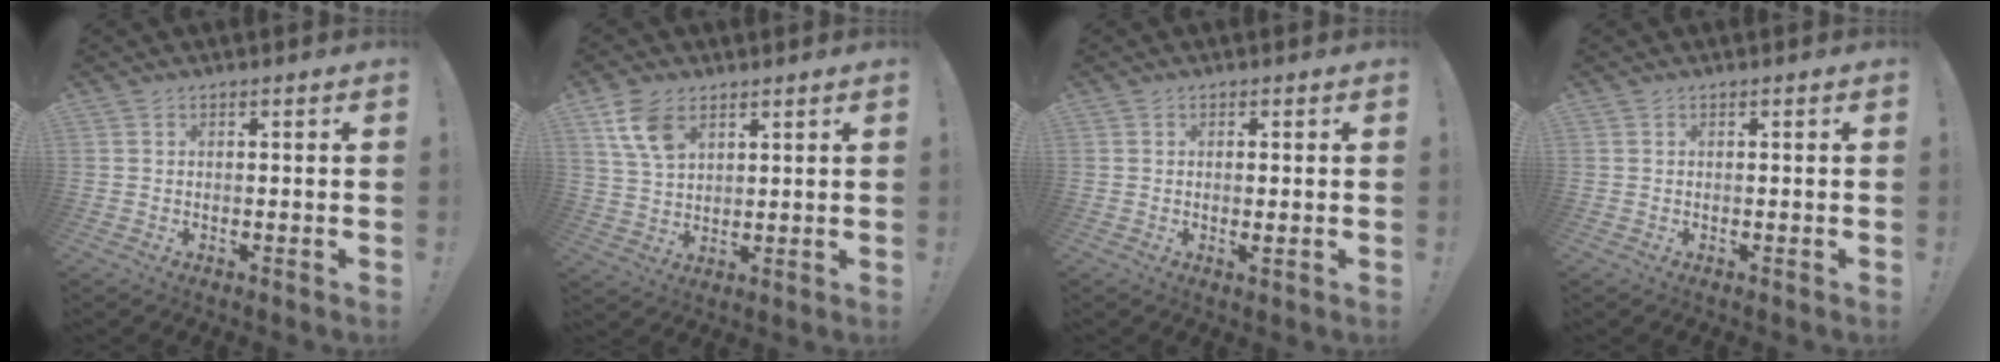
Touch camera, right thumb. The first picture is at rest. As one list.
[{"total": 9.1, "force": [4.9, 5.4, 5.5], "torque": [-0.100, -0.018, 0.095]}, {"total": 1.5, "force": [0.2, 0.1, 1.5], "torque": [-0.025, -0.003, 0.002]}, {"total": 0.0}]